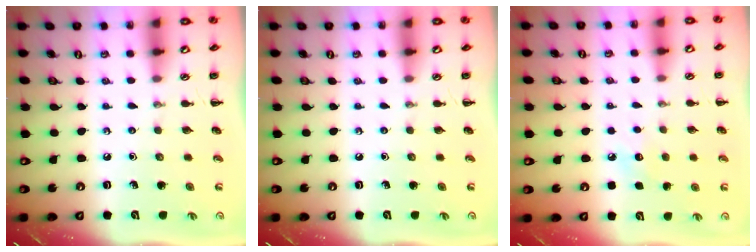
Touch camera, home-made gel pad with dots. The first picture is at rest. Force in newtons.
{"total": 0.0}
{"total": 6.7, "press": 6.5, "slide": 1.7}